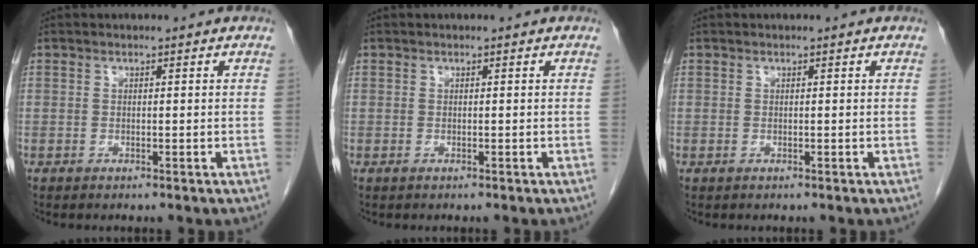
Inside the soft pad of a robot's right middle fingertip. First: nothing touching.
{"total": 0.0}
{"total": 0.0}